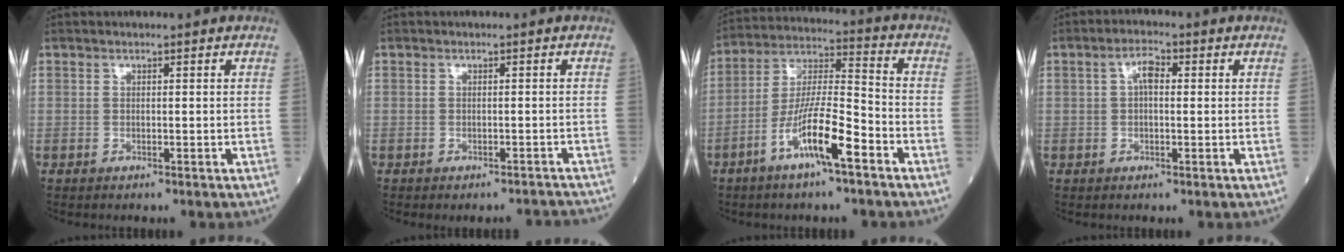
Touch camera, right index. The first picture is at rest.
{"total": 2.8, "force": [-2.7, 0.3, 0.4], "torque": [0.003, -0.003, -0.035]}
{"total": 11.8, "force": [-6.0, 1.4, 10.0], "torque": [-0.193, -0.002, -0.112]}
{"total": 3.2, "force": [0.5, 1.3, 2.8], "torque": [-0.052, 0.015, 0.007]}